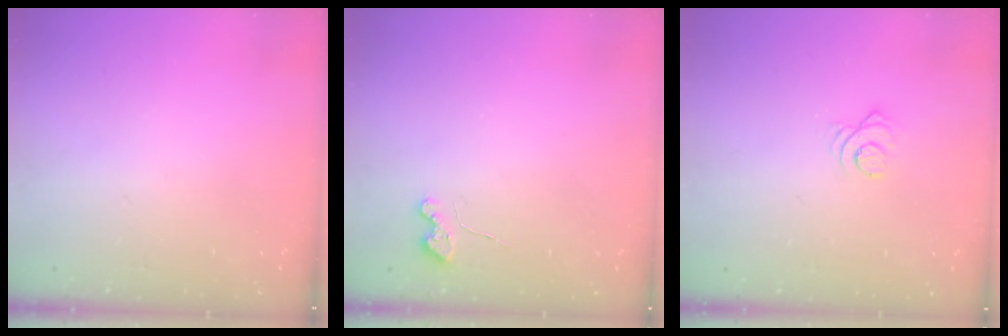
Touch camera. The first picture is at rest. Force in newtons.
{"total": 3.7, "press": 3.7, "slide": 0.4}
{"total": 2.5, "press": 2.5, "slide": 0.3}